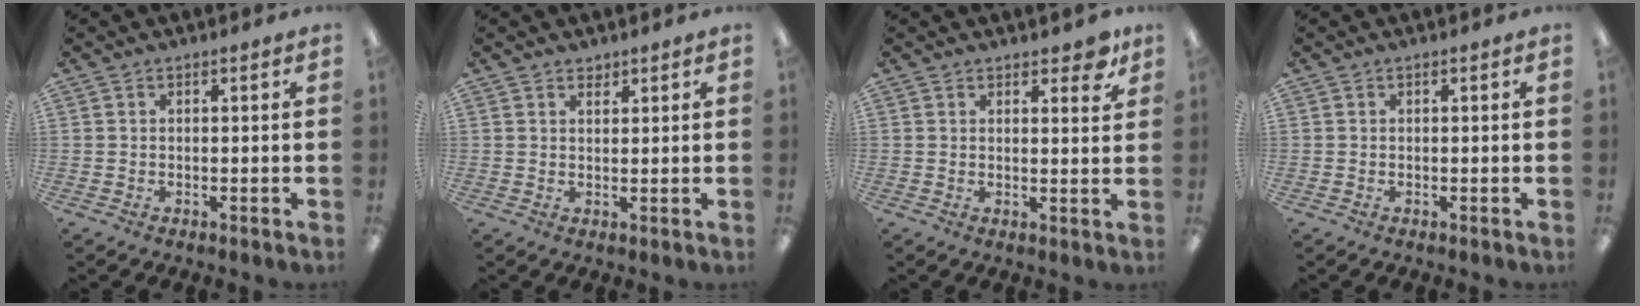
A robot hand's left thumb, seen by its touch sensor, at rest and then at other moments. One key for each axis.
{"total": 1.5, "fx": 1.4, "fy": 0.5, "fz": 0.1, "tx": 0.005, "ty": -0.005, "tz": 0.025}
{"total": 4.5, "fx": 3.6, "fy": 1.7, "fz": 2.1, "tx": -0.017, "ty": -0.016, "tz": 0.060}
{"total": 0.0}